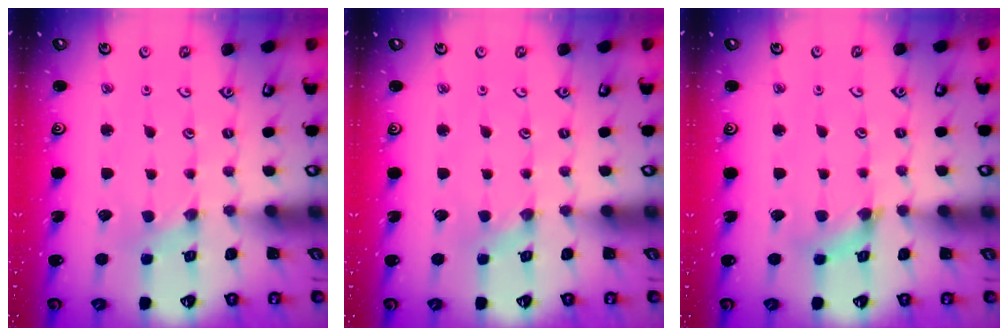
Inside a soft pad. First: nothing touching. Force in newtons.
{"total": 0.0}
{"total": 3.8, "press": 3.7, "slide": 0.3}